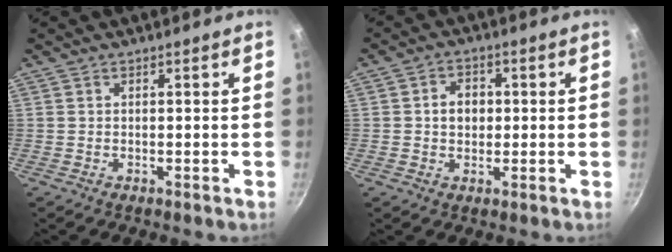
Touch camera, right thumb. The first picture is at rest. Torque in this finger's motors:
{"motor_torque": [0.07, 0.29, 0.23, 0.06, -0.03]}